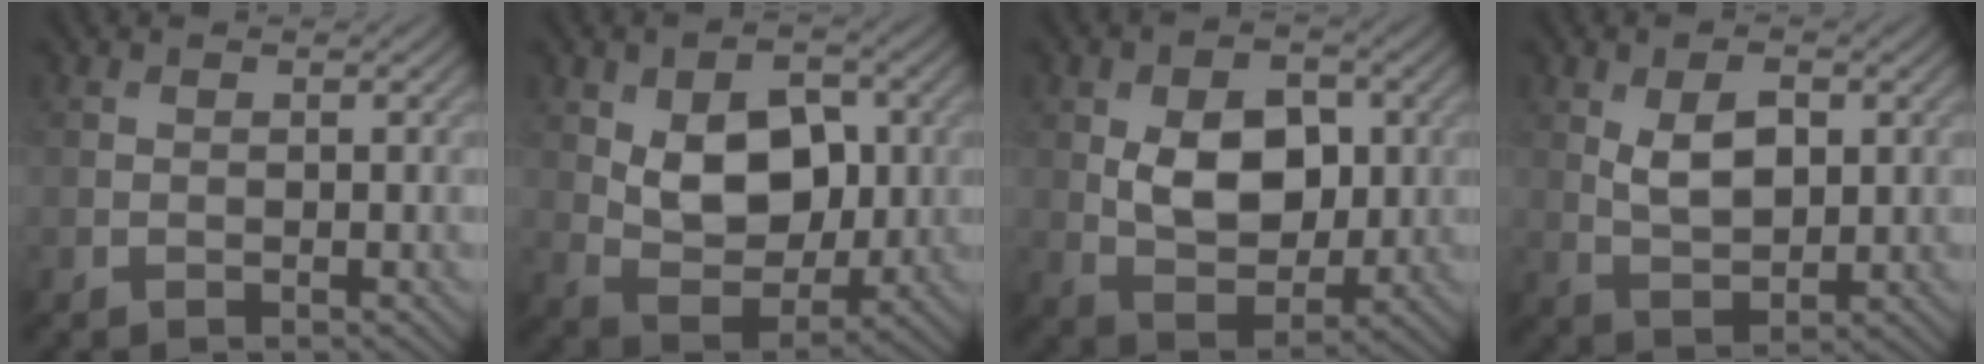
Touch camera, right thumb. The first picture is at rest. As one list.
[{"total": 9.9, "force": [1.3, 6.5, 7.3], "torque": [-0.142, -0.010, 0.021]}, {"total": 9.0, "force": [0.9, 5.8, 6.7], "torque": [-0.126, -0.006, 0.013]}, {"total": 5.6, "force": [1.4, 3.1, 4.4], "torque": [-0.088, -0.004, 0.028]}]